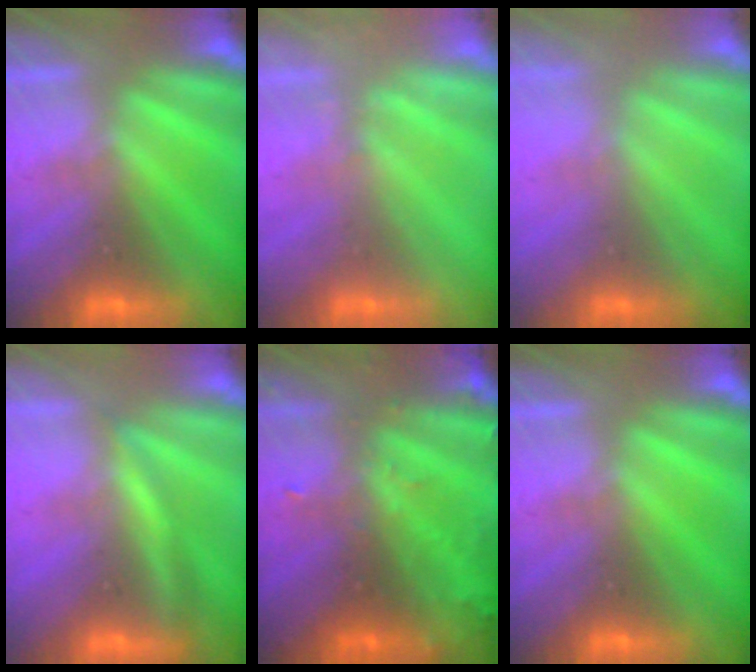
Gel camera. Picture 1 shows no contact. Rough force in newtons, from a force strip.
{"total": 2.4}
{"total": 2.8}
{"total": 3.9}
{"total": 8.7}
{"total": 0.0}